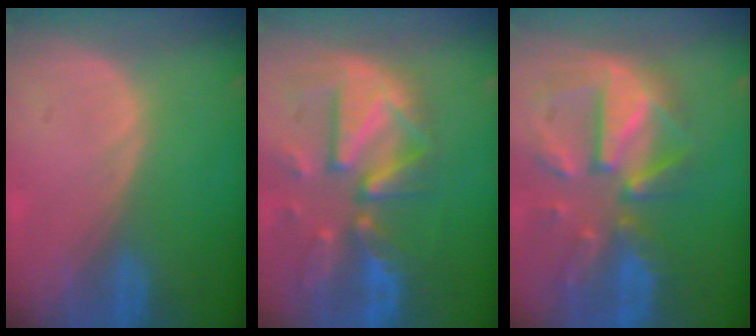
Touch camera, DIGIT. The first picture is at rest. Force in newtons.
{"total": 12.1, "press": 10.5, "slide": 6.1}
{"total": 12.0, "press": 10.4, "slide": 5.9}